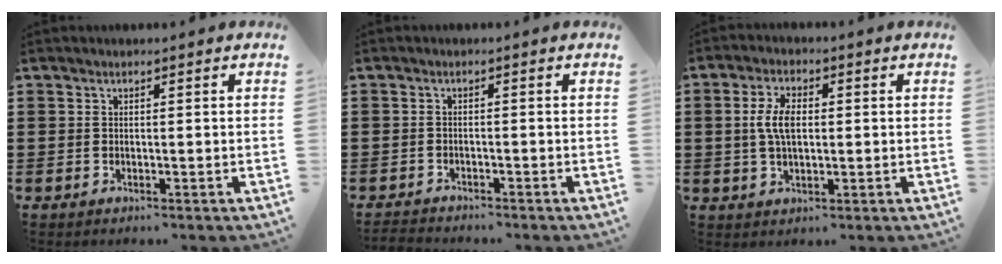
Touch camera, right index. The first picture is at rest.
{"total": 1.5, "force": [-1.5, 0.1, 0.0], "torque": [-0.006, 0.000, -0.032]}
{"total": 5.5, "force": [0.5, 2.6, 4.9], "torque": [-0.112, 0.005, 0.001]}